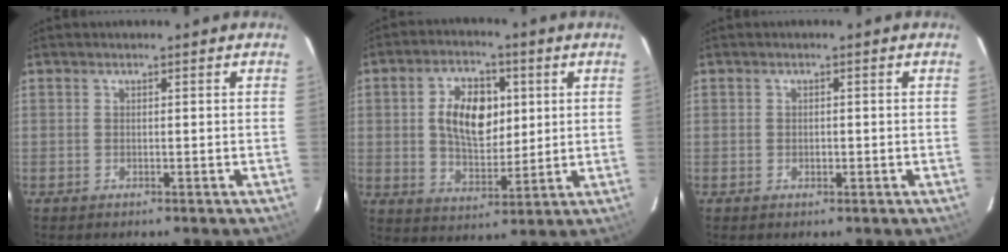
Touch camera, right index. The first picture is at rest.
{"total": 11.5, "force": [2.2, 6.9, 9.0], "torque": [-0.157, 0.016, 0.046]}
{"total": 1.1, "force": [-0.2, 0.9, 0.5], "torque": [-0.008, 0.002, -0.003]}